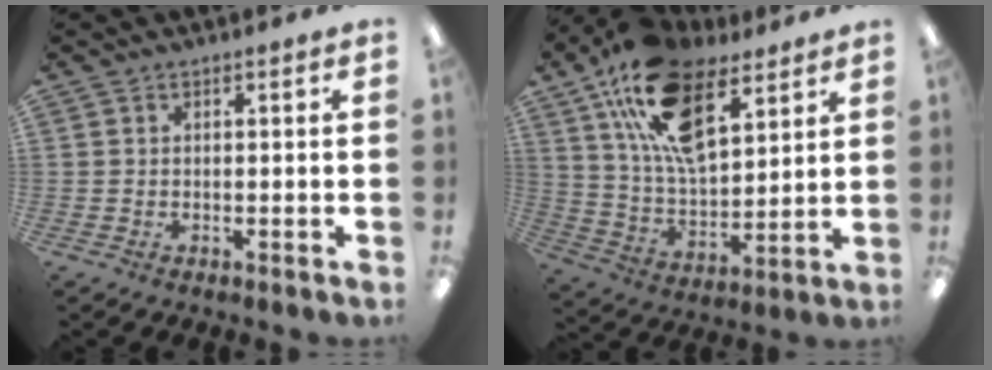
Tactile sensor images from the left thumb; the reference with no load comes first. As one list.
[{"total": 20.3, "force": [11.2, 10.3, 13.4], "torque": [-0.241, -0.036, 0.204]}]